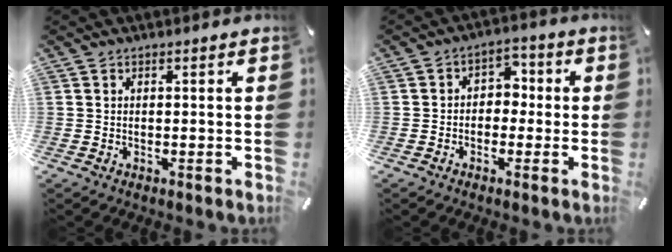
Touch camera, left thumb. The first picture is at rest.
{"total": 4.6, "force": [-1.3, 3.9, 2.0], "torque": [-0.027, 0.012, -0.032]}